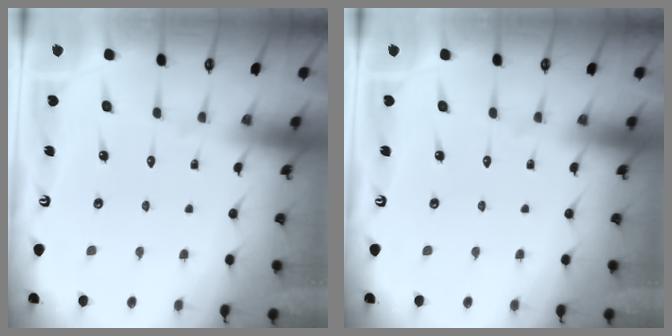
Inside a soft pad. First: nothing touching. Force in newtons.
{"total": 0.0}